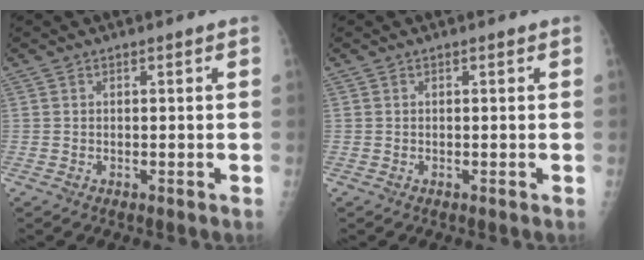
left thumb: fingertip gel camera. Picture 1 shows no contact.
{"total": 0.0}